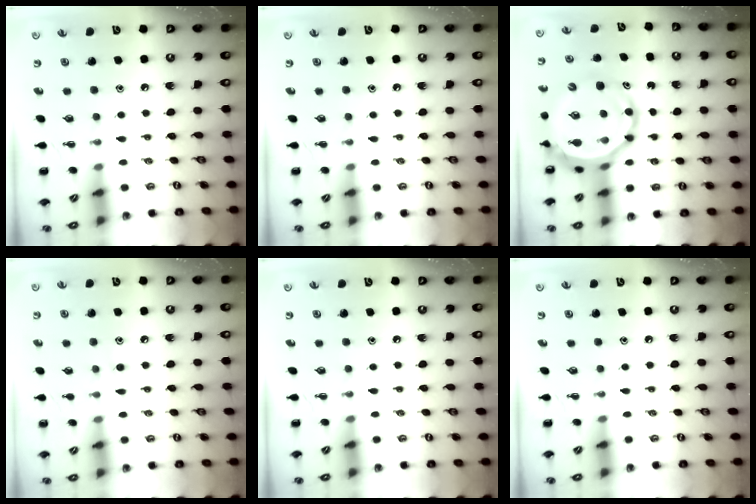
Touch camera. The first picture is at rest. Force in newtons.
{"total": 0.0}
{"total": 10.6, "press": 10.2, "slide": 2.9}
{"total": 7.5, "press": 7.2, "slide": 2.2}
{"total": 0.0}
{"total": 0.0}